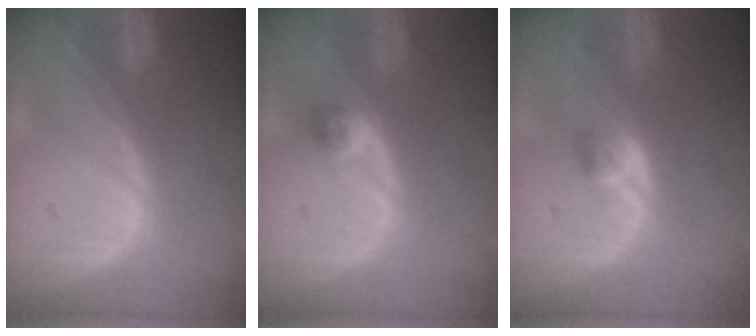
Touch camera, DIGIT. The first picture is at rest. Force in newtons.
{"total": 2.6, "press": 2.2, "slide": 1.4}
{"total": 2.7, "press": 2.4, "slide": 1.2}